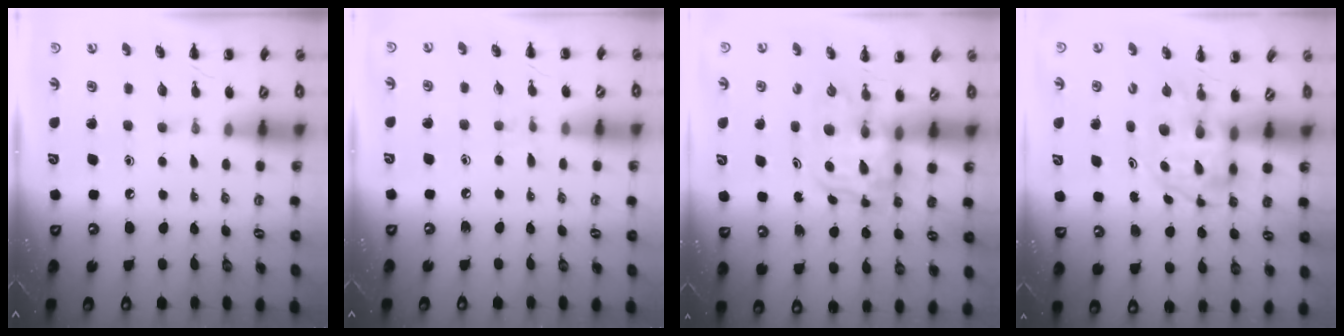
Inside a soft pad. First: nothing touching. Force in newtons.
{"total": 4.4, "press": 4.0, "slide": 1.8}
{"total": 4.4, "press": 4.3, "slide": 1.1}
{"total": 3.4, "press": 3.3, "slide": 0.5}